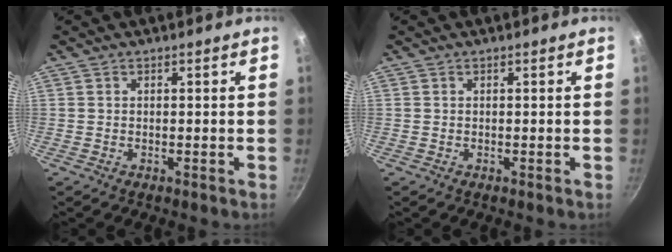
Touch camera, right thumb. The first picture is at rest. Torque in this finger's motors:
{"motor_torque": [-0.28, 0.01, 0.00, 0.00, -0.02]}